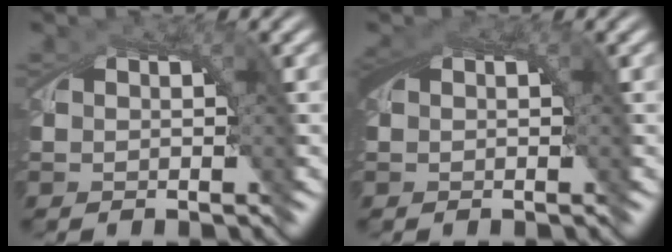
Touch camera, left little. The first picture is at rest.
{"total": 1.5, "force": [0.0, 0.9, 1.2], "torque": [-0.022, -0.004, 0.002]}